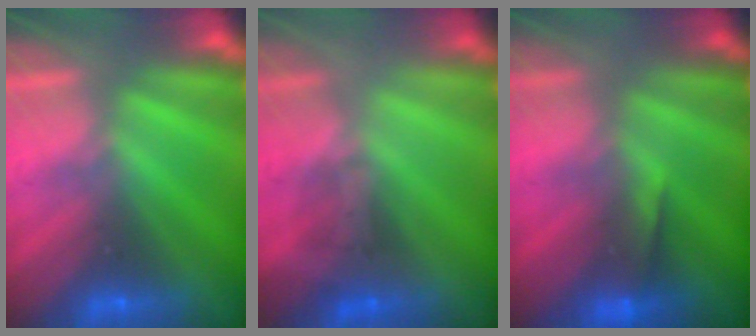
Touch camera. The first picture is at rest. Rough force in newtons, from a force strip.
{"total": 1.6}
{"total": 4.6}